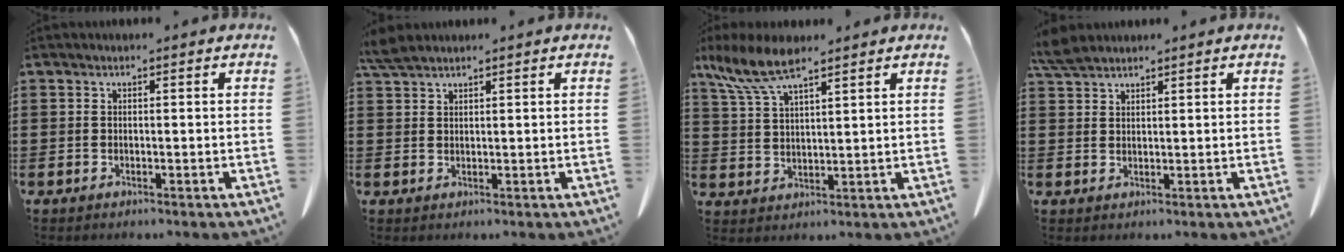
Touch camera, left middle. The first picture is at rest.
{"total": 2.5, "force": [2.0, 0.5, 1.3], "torque": [-0.032, 0.001, 0.039]}
{"total": 8.1, "force": [5.7, 2.1, 5.4], "torque": [-0.133, -0.016, 0.100]}
{"total": 3.3, "force": [2.8, 0.9, 1.4], "torque": [-0.037, -0.003, 0.054]}